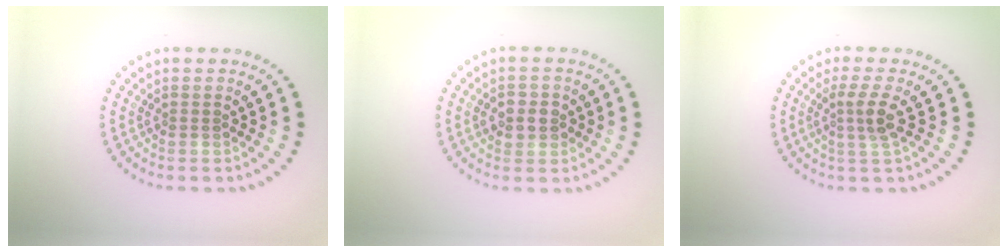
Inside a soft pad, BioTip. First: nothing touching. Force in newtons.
{"total": 2.2, "press": 2.2, "slide": 0.3}
{"total": 2.3, "press": 1.8, "slide": 1.5}